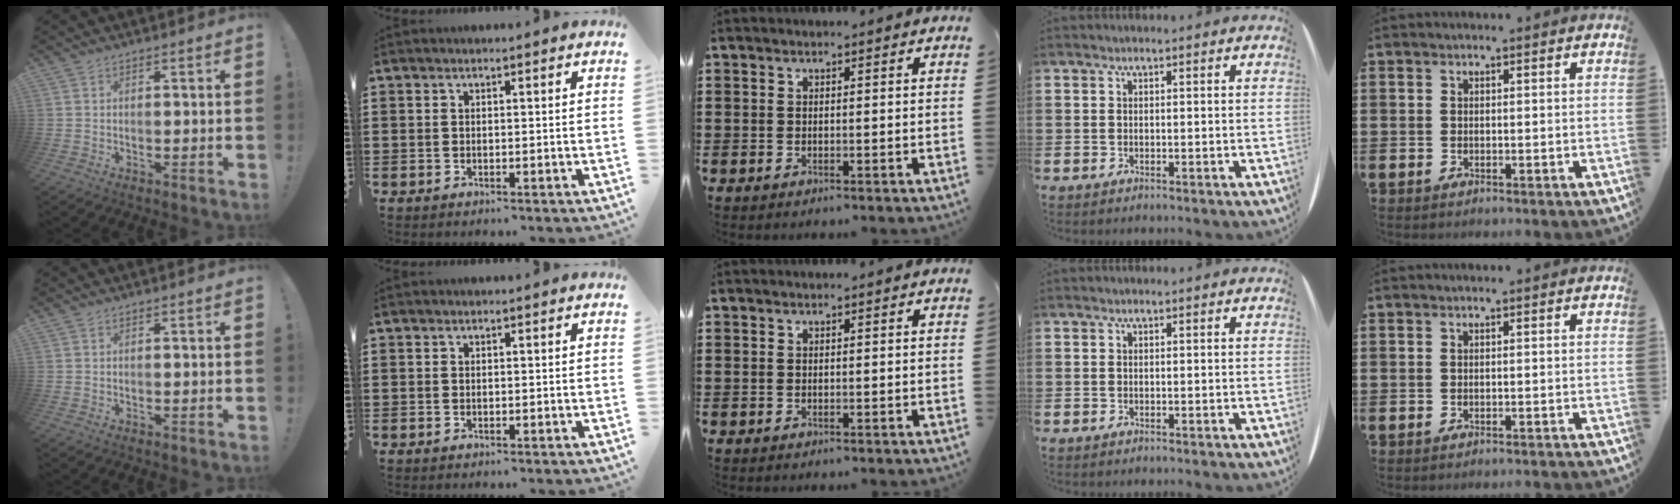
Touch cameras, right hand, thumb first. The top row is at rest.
{"little": {"total": 0.5, "force": [-0.5, -0.1, 0.0], "torque": [0.001, -0.001, -0.011]}}